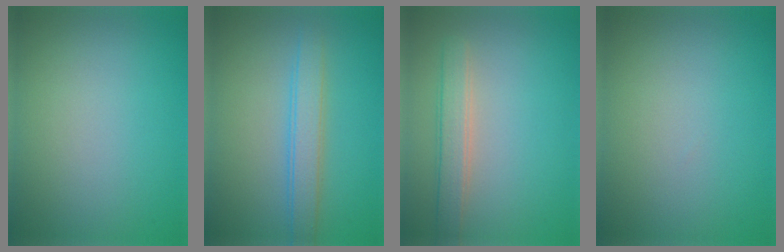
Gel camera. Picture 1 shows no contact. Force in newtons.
{"total": 3.0, "press": 2.9, "slide": 0.2}
{"total": 2.7, "press": 2.7, "slide": 0.5}
{"total": 0.0}